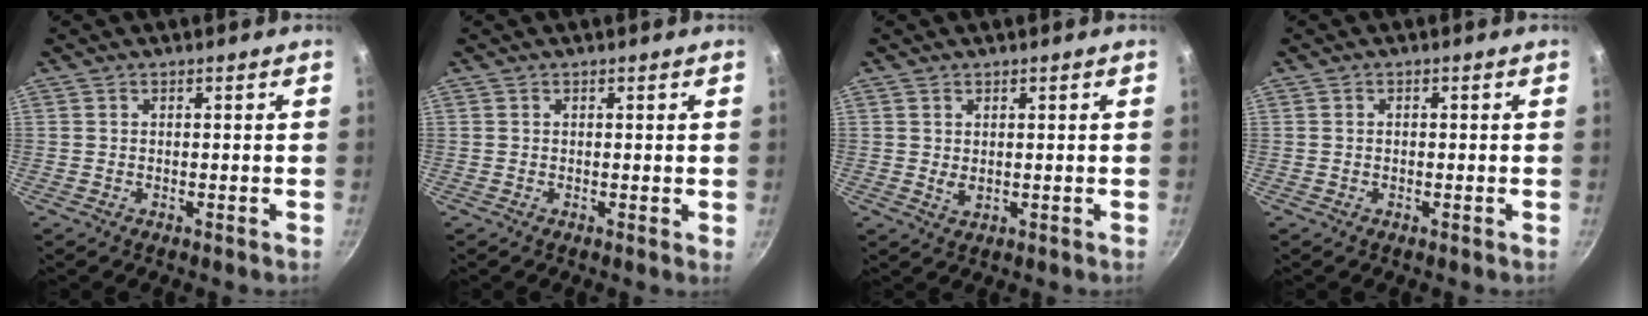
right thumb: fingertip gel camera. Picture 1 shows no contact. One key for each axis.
{"total": 0.6, "fx": 0.2, "fy": 0.0, "fz": 0.6, "tx": -0.006, "ty": -0.003, "tz": 0.000}
{"total": 1.5, "fx": 0.6, "fy": 0.8, "fz": 1.0, "tx": -0.015, "ty": -0.008, "tz": 0.010}
{"total": 0.7, "fx": 0.0, "fy": 0.6, "fz": 0.5, "tx": -0.008, "ty": 0.004, "tz": -0.001}